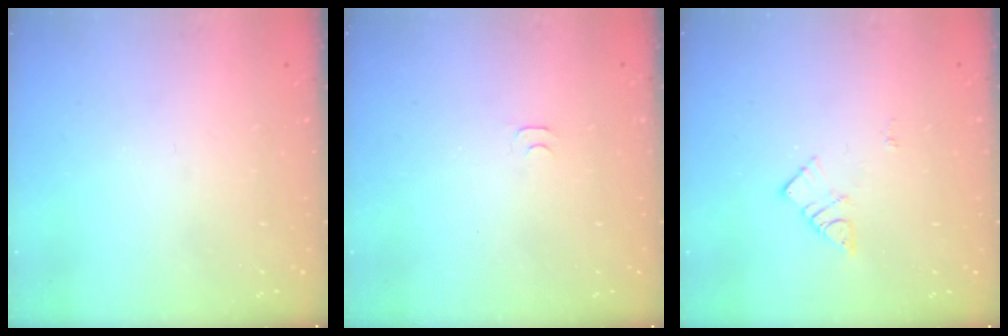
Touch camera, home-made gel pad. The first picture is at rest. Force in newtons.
{"total": 3.4, "press": 3.4, "slide": 0.3}
{"total": 6.2, "press": 6.2, "slide": 0.2}